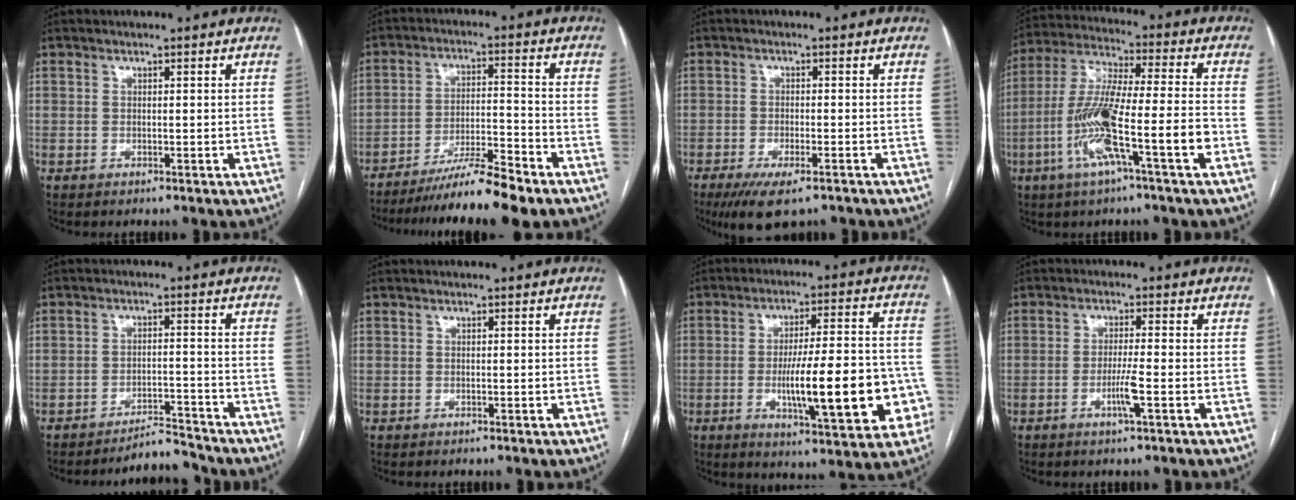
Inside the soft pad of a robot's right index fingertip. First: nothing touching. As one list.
[{"total": 10.8, "force": [-8.8, -0.6, 6.2], "torque": [-0.092, -0.016, -0.149]}, {"total": 7.7, "force": [-5.3, 2.1, 5.1], "torque": [-0.083, -0.014, -0.082]}, {"total": 15.2, "force": [-5.5, 0.4, 14.1], "torque": [-0.277, 0.001, -0.106]}, {"total": 4.4, "force": [-4.4, 0.1, 0.0], "torque": [0.006, 0.001, -0.070]}, {"total": 0.0}, {"total": 18.0, "force": [-4.4, 3.4, 17.1], "torque": [-0.234, 0.014, -0.053]}, {"total": 3.9, "force": [-1.5, -0.4, 3.6], "torque": [-0.070, -0.007, -0.029]}]